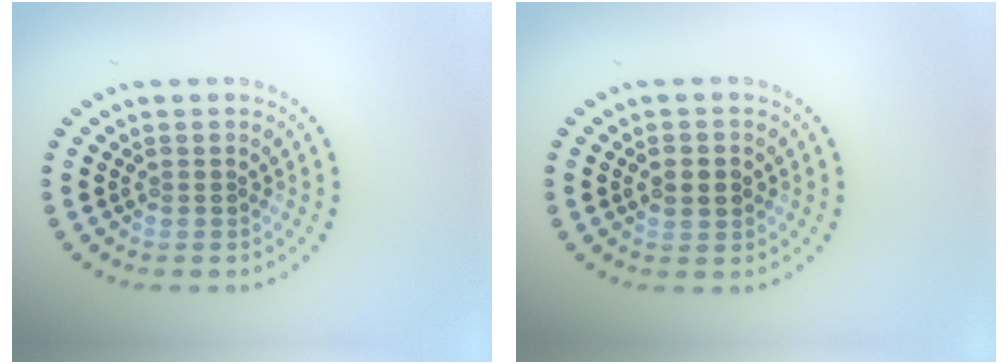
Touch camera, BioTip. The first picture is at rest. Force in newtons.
{"total": 2.2, "press": 2.2, "slide": 0.3}